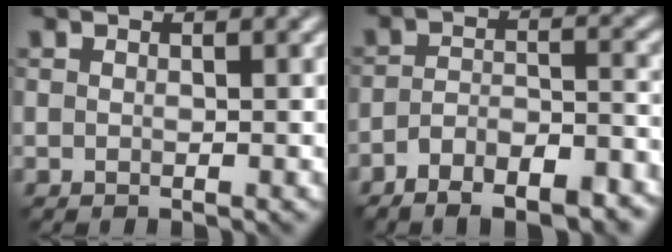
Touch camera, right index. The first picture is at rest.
{"total": 8.4, "force": [-6.1, 3.1, 4.9], "torque": [-0.081, 0.002, -0.095]}